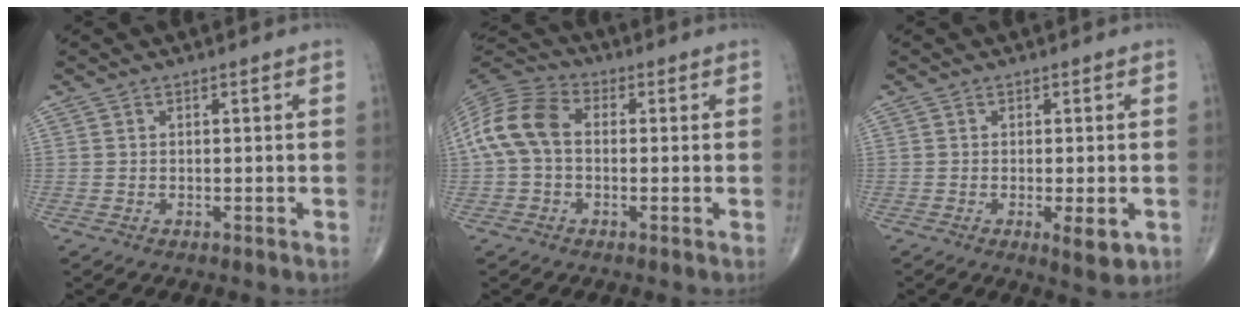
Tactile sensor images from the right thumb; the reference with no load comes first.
{"total": 10.9, "force": [0.2, 7.5, 8.0], "torque": [-0.165, 0.030, -0.008]}
{"total": 4.4, "force": [-1.4, 1.4, 4.0], "torque": [-0.057, -0.011, -0.017]}